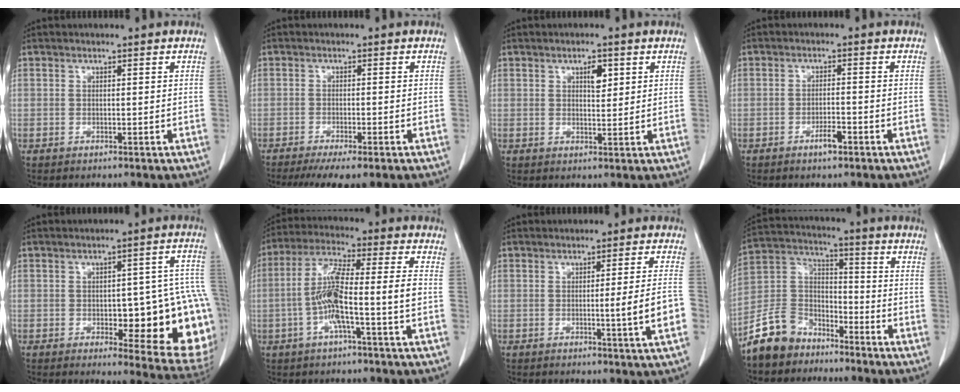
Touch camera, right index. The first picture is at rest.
{"total": 7.1, "force": [-5.2, 0.9, 4.6], "torque": [-0.063, -0.015, -0.078]}
{"total": 2.8, "force": [1.2, 1.1, 2.2], "torque": [-0.036, -0.002, 0.022]}
{"total": 2.7, "force": [-1.7, 0.5, 2.1], "torque": [-0.035, 0.001, -0.028]}
{"total": 19.5, "force": [-3.4, 5.3, 18.5], "torque": [-0.147, 0.027, -0.021]}
{"total": 10.2, "force": [-2.5, 0.5, 9.9], "torque": [-0.196, 0.019, -0.052]}
{"total": 6.2, "force": [-1.6, -1.1, 5.9], "torque": [-0.076, -0.009, -0.025]}
{"total": 10.2, "force": [-7.8, 6.1, 2.2], "torque": [-0.060, 0.029, -0.153]}